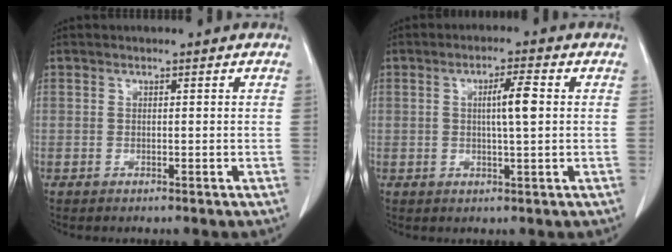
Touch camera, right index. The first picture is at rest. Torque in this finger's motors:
{"motor_torque": [0.16, 0.08, 0.12, 0.04]}